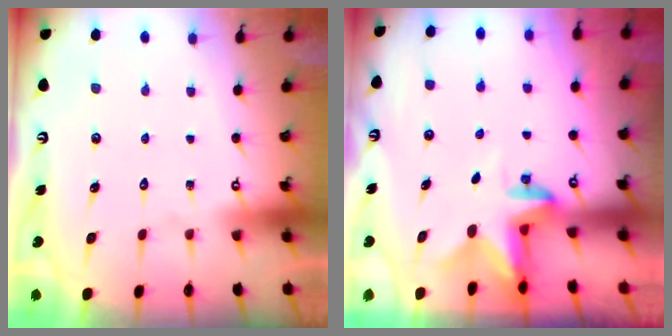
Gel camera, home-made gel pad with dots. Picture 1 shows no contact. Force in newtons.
{"total": 2.6, "press": 2.5, "slide": 0.5}